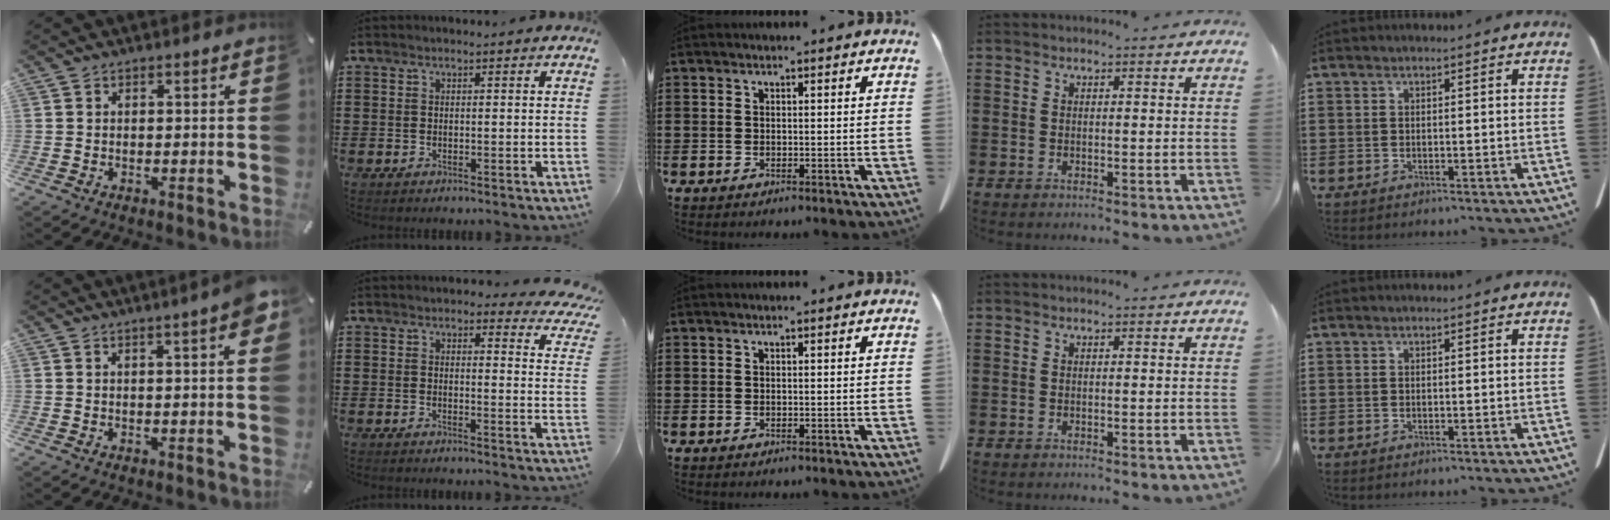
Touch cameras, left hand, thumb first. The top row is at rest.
{"thumb": {"total": 4.6, "force": [2.1, 0.7, 4.0], "torque": [-0.063, -0.005, 0.032]}, "index": {"total": 3.3, "force": [3.0, 0.8, 1.3], "torque": [-0.022, -0.013, 0.051]}}